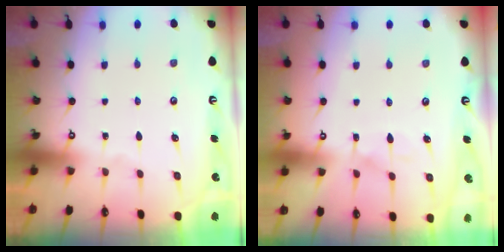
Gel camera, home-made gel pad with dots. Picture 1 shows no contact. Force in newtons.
{"total": 6.3, "press": 6.3, "slide": 0.5}